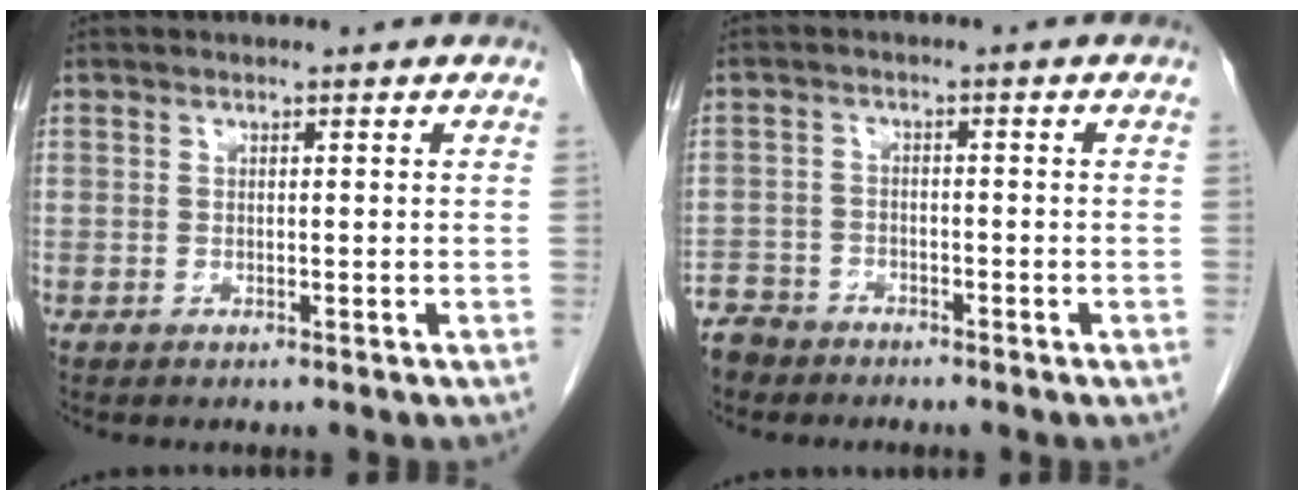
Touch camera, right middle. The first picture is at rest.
{"total": 4.8, "force": [-4.2, 2.3, -0.2], "torque": [0.004, -0.002, -0.084]}